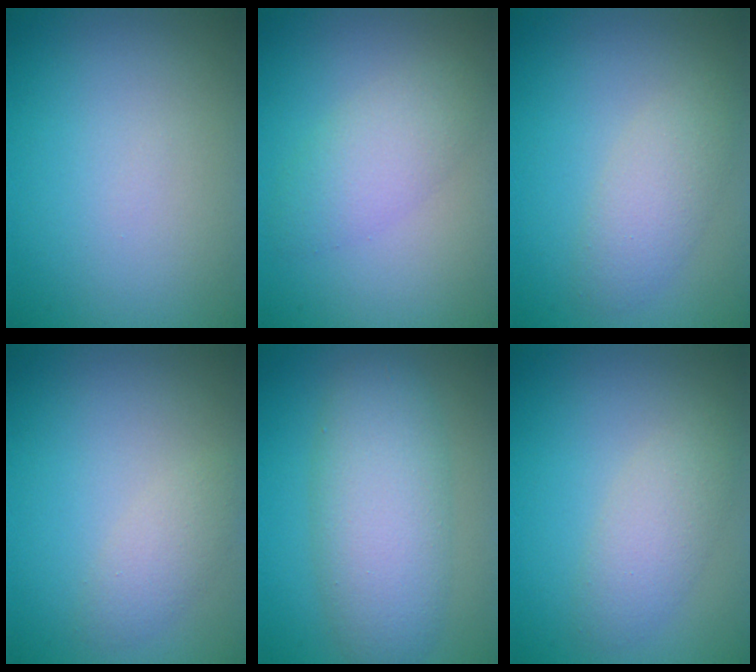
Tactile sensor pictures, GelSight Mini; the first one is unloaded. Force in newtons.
{"total": 3.2, "press": 3.2, "slide": 0.1}
{"total": 2.9, "press": 2.9, "slide": 0.0}
{"total": 2.0, "press": 2.0, "slide": 0.1}
{"total": 6.4, "press": 6.4, "slide": 0.1}
{"total": 2.9, "press": 2.9, "slide": 0.0}